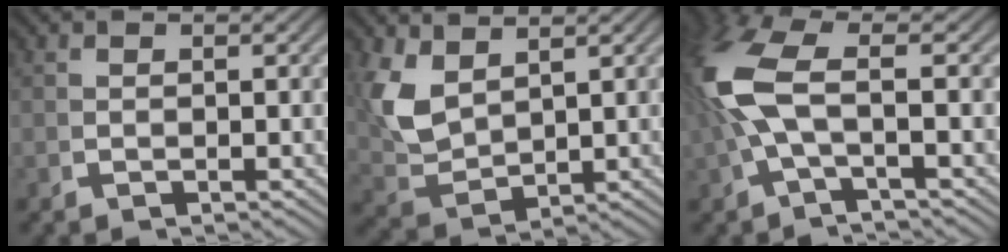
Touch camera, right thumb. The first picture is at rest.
{"total": 5.8, "force": [1.2, 4.1, 3.9], "torque": [-0.118, -0.027, 0.046]}
{"total": 6.8, "force": [0.3, 2.8, 6.2], "torque": [-0.155, -0.005, 0.016]}